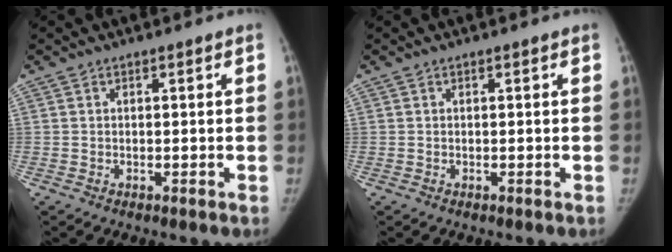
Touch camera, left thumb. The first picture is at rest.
{"total": 0.0}